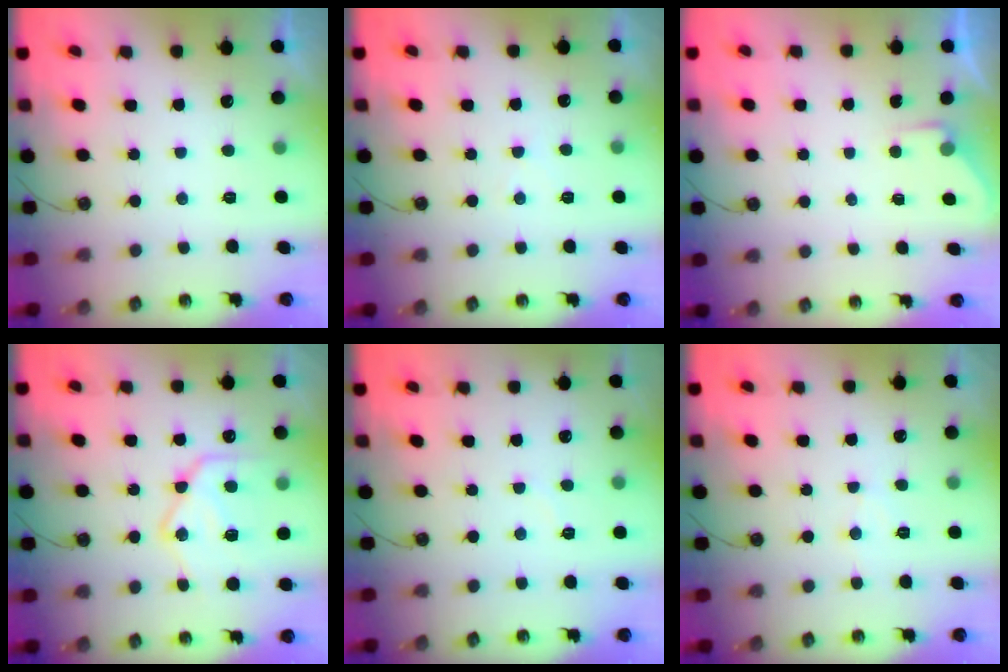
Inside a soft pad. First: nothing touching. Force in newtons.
{"total": 2.5, "press": 2.5, "slide": 0.4}
{"total": 2.4, "press": 2.4, "slide": 0.4}
{"total": 17.9, "press": 17.8, "slide": 2.1}
{"total": 3.5, "press": 3.5, "slide": 0.5}
{"total": 4.7, "press": 4.6, "slide": 0.7}